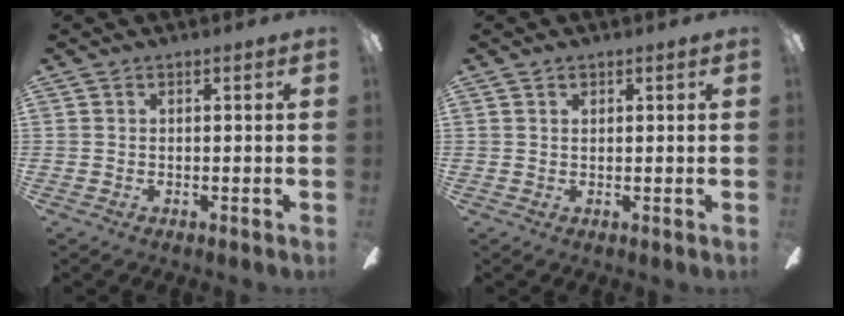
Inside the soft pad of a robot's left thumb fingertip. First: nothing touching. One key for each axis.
{"total": 0.9, "fx": 0.5, "fy": 0.5, "fz": 0.4, "tx": -0.010, "ty": 0.003, "tz": 0.009}